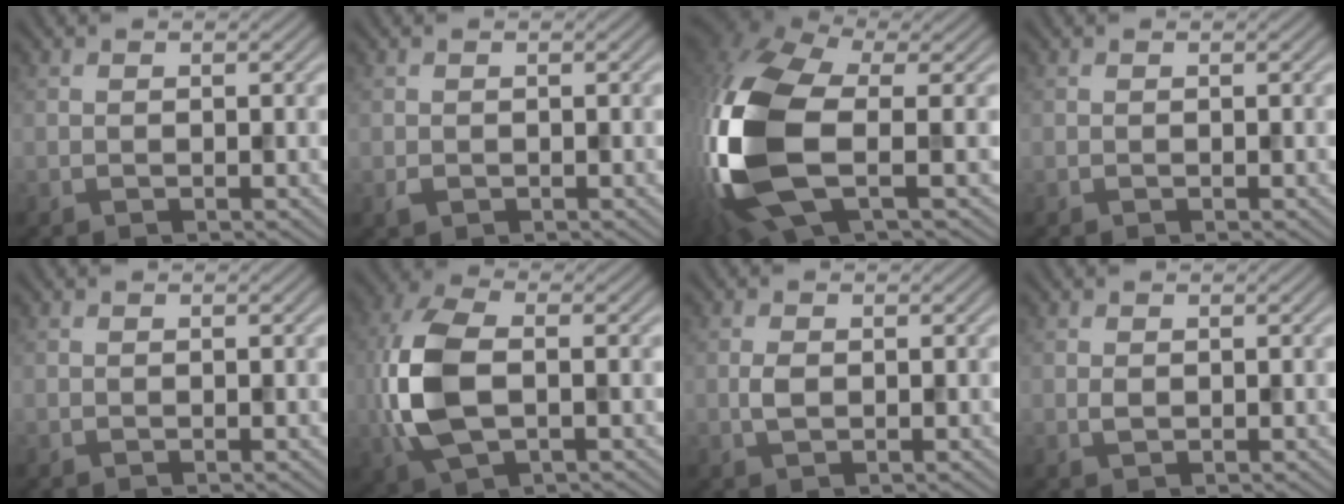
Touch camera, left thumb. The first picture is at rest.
{"total": 0.7, "force": [-0.2, 0.6, 0.3], "torque": [-0.007, -0.005, -0.002]}
{"total": 17.0, "force": [-2.6, 8.0, 14.7], "torque": [-0.376, -0.019, -0.049]}
{"total": 0.0}
{"total": 0.0}
{"total": 10.6, "force": [-0.8, 5.7, 8.9], "torque": [-0.231, -0.003, -0.016]}
{"total": 1.5, "force": [0.0, 0.8, 1.3], "torque": [-0.029, 0.002, -0.001]}
{"total": 0.7, "force": [0.2, 0.4, 0.5], "torque": [-0.012, 0.001, 0.003]}